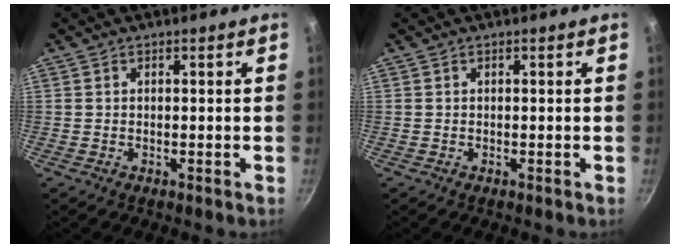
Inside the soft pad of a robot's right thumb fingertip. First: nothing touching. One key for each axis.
{"total": 0.0}